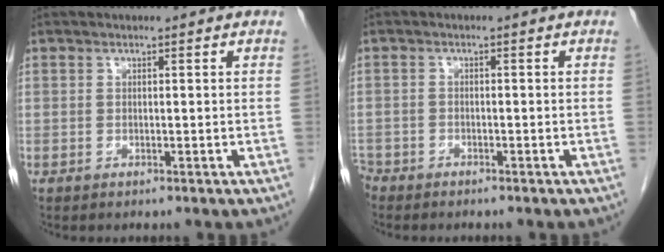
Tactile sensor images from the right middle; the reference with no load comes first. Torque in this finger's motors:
{"motor_torque": [0.97, -1.17, 0.07, -0.08]}